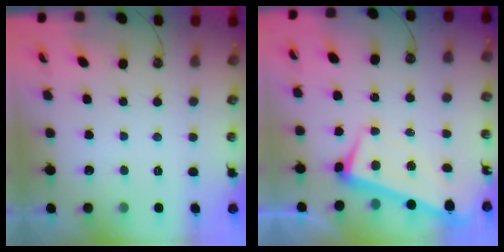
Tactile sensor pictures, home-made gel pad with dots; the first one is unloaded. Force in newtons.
{"total": 2.1, "press": 2.0, "slide": 0.7}